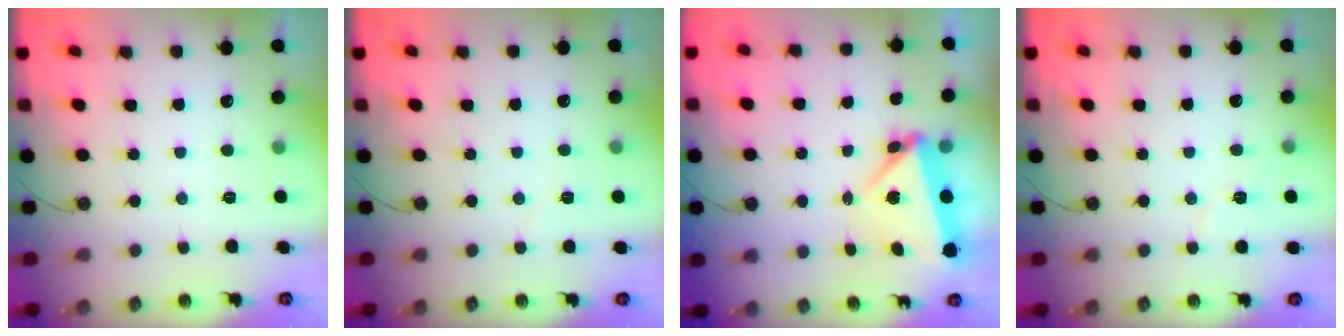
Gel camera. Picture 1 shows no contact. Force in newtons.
{"total": 3.6, "press": 2.7, "slide": 2.4}
{"total": 7.1, "press": 7.0, "slide": 0.7}
{"total": 5.6, "press": 5.6, "slide": 0.5}